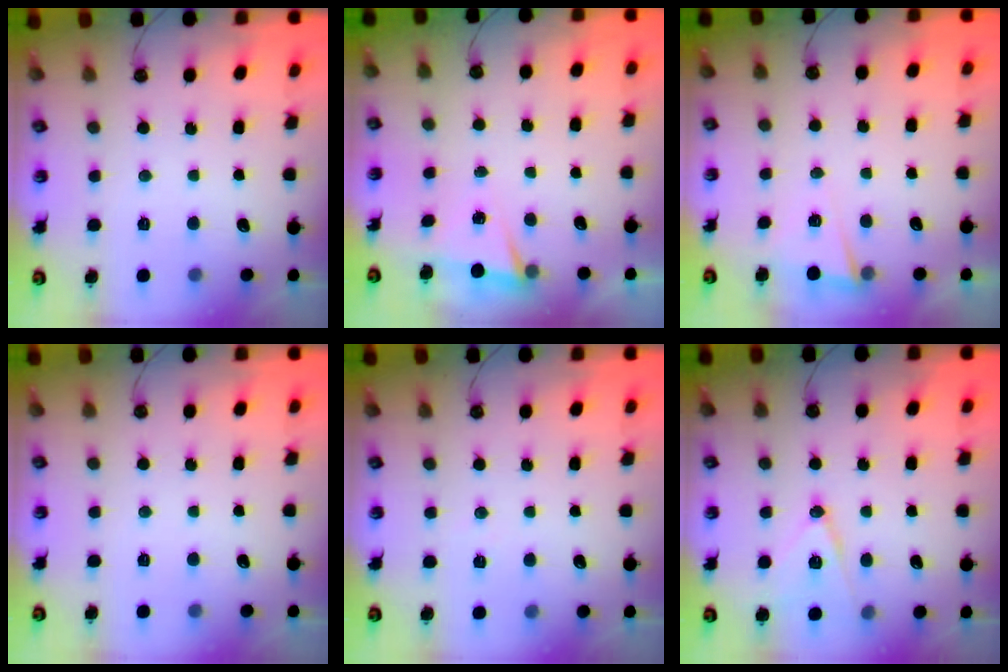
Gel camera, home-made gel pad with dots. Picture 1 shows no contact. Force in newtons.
{"total": 2.7, "press": 1.5, "slide": 2.2}
{"total": 2.9, "press": 2.6, "slide": 1.3}
{"total": 2.0, "press": 0.4, "slide": 2.0}
{"total": 5.3, "press": 3.1, "slide": 4.3}
{"total": 12.4, "press": 11.9, "slide": 3.5}